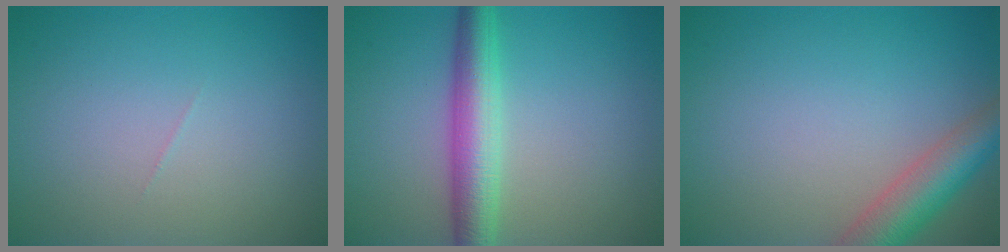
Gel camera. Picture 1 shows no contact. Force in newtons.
{"total": 5.0, "press": 5.0, "slide": 0.1}
{"total": 4.9, "press": 4.9, "slide": 0.2}